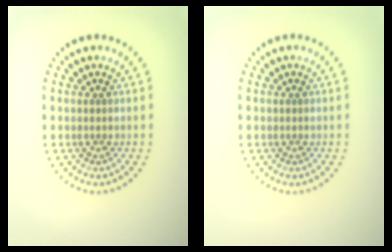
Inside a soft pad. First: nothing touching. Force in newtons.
{"total": 0.0}